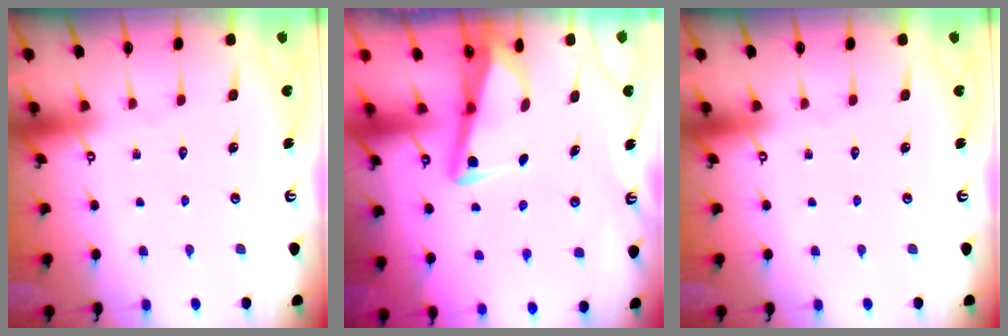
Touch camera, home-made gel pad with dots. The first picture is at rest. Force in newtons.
{"total": 4.2, "press": 4.1, "slide": 1.1}
{"total": 0.0}